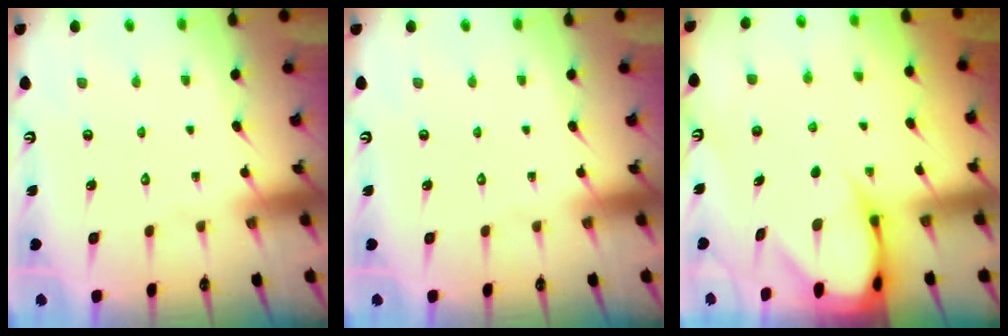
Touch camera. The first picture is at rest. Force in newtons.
{"total": 0.0}
{"total": 6.3, "press": 6.3, "slide": 0.8}